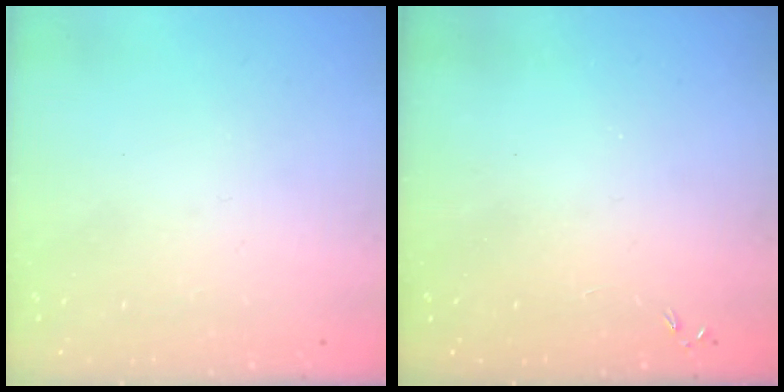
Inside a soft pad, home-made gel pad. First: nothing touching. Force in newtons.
{"total": 0.0}